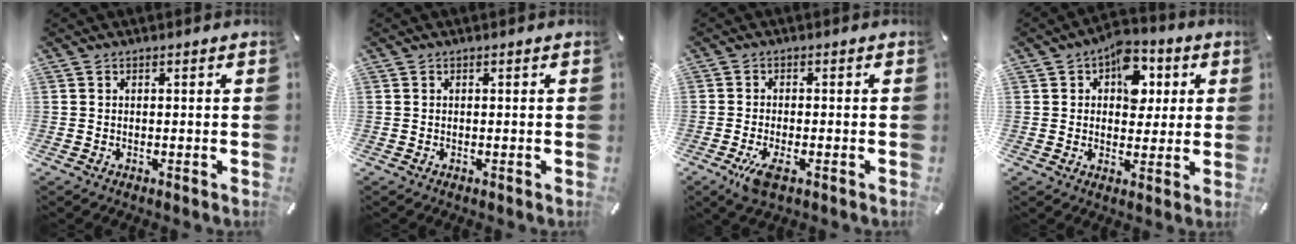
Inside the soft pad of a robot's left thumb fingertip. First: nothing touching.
{"total": 0.0}
{"total": 4.8, "force": [-2.3, 1.5, 4.0], "torque": [-0.079, -0.006, -0.038]}
{"total": 10.5, "force": [3.0, 7.4, 6.8], "torque": [-0.080, -0.003, 0.047]}